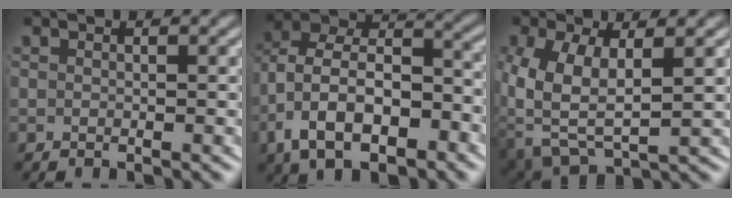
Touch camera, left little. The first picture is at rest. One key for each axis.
{"total": 9.5, "fx": -1.3, "fy": 6.9, "fz": 6.4, "tx": -0.124, "ty": -0.024, "tz": -0.018}
{"total": 7.6, "fx": -1.1, "fy": 5.5, "fz": 5.2, "tx": -0.128, "ty": -0.047, "tz": 0.008}